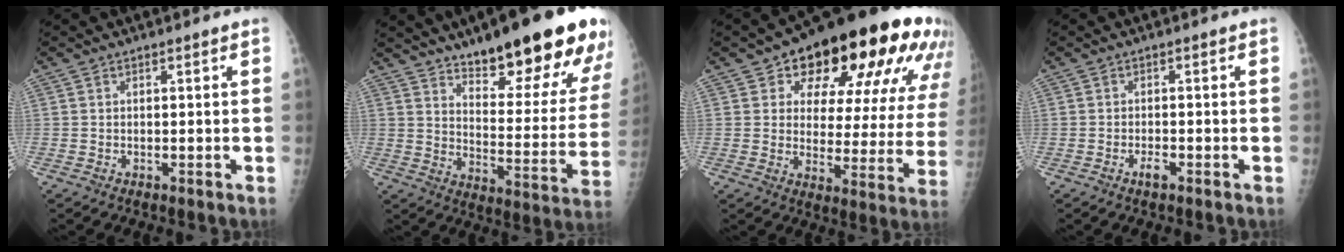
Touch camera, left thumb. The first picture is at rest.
{"total": 25.7, "force": [17.3, 7.0, 17.7], "torque": [-0.204, -0.080, 0.244]}
{"total": 25.8, "force": [13.3, 12.2, 18.4], "torque": [-0.218, -0.014, 0.179]}
{"total": 1.6, "force": [-1.0, 0.6, 1.1], "torque": [-0.023, 0.004, -0.019]}